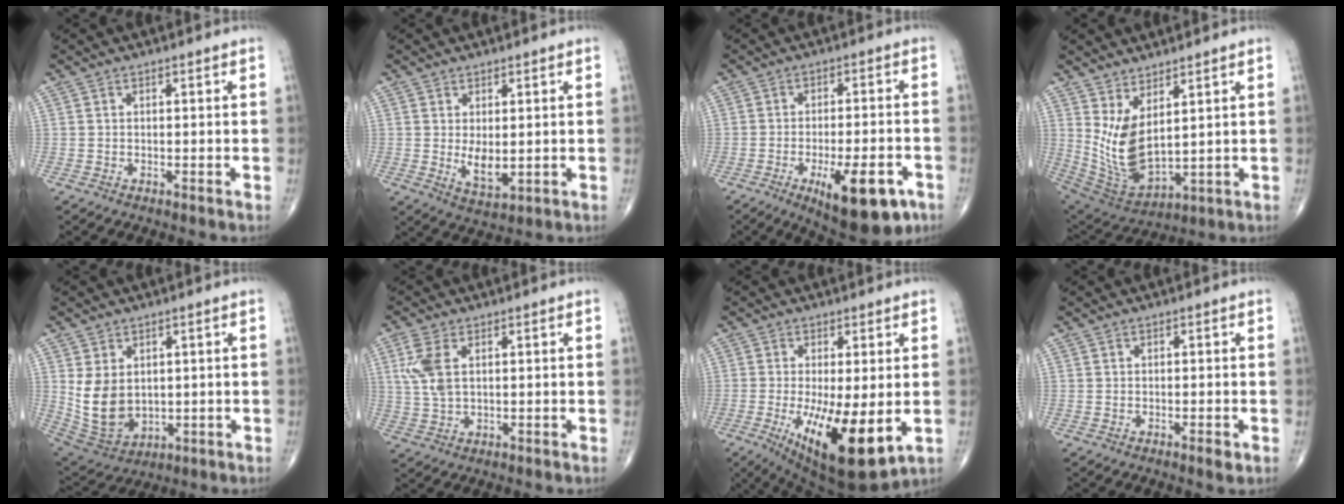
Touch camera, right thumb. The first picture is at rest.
{"total": 4.8, "force": [0.2, 2.4, 4.2], "torque": [-0.060, -0.015, 0.016]}
{"total": 14.4, "force": [-6.6, 5.1, 11.8], "torque": [-0.147, 0.013, -0.084]}
{"total": 11.7, "force": [3.7, 5.3, 9.8], "torque": [-0.182, -0.039, 0.094]}
{"total": 10.4, "force": [1.3, 7.4, 7.1], "torque": [-0.118, -0.015, 0.050]}
{"total": 6.4, "force": [1.9, 3.5, 5.0], "torque": [-0.120, 0.005, 0.042]}
{"total": 14.5, "force": [-3.3, 4.5, 13.4], "torque": [-0.222, -0.031, -0.037]}
{"total": 1.3, "force": [-0.6, 0.3, 1.1], "torque": [-0.016, -0.003, -0.009]}